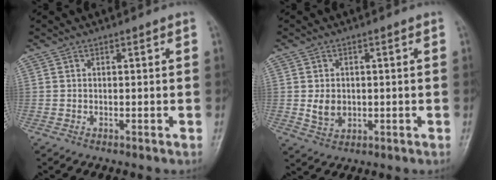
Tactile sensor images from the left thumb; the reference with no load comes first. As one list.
[{"total": 4.2, "force": [0.2, 3.3, 2.6], "torque": [-0.033, -0.006, 0.013]}]